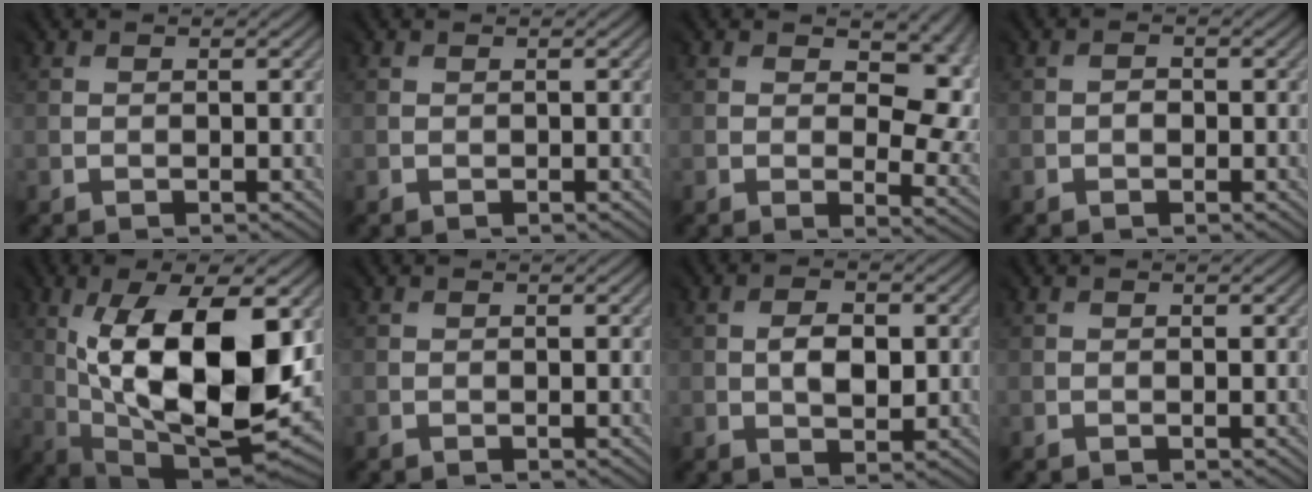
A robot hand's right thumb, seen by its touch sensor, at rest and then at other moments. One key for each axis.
{"total": 0.0}
{"total": 10.3, "fx": 2.3, "fy": 6.1, "fz": 8.0, "tx": -0.103, "ty": -0.002, "tz": 0.049}
{"total": 0.8, "fx": -0.4, "fy": 0.7, "fz": 0.2, "tx": -0.002, "ty": 0.000, "tz": -0.007}
{"total": 16.7, "fx": 2.4, "fy": 7.5, "fz": 14.7, "tx": -0.247, "ty": 0.004, "tz": 0.046}
{"total": 0.0}
{"total": 3.4, "fx": 0.2, "fy": 2.1, "fz": 2.7, "tx": -0.049, "ty": -0.001, "tz": 0.003}
{"total": 0.0}